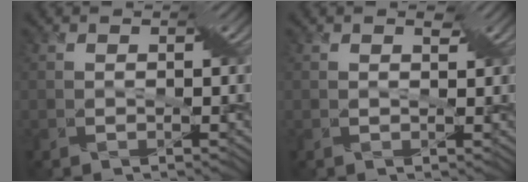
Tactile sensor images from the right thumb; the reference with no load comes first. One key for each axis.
{"total": 0.7, "fx": 0.7, "fy": 0.0, "fz": 0.1, "tx": -0.011, "ty": 0.006, "tz": 0.008}